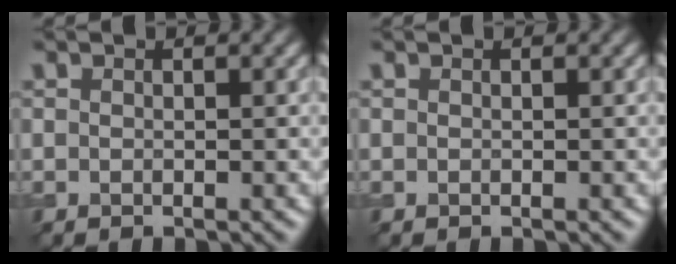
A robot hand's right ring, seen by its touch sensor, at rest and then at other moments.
{"total": 0.0}